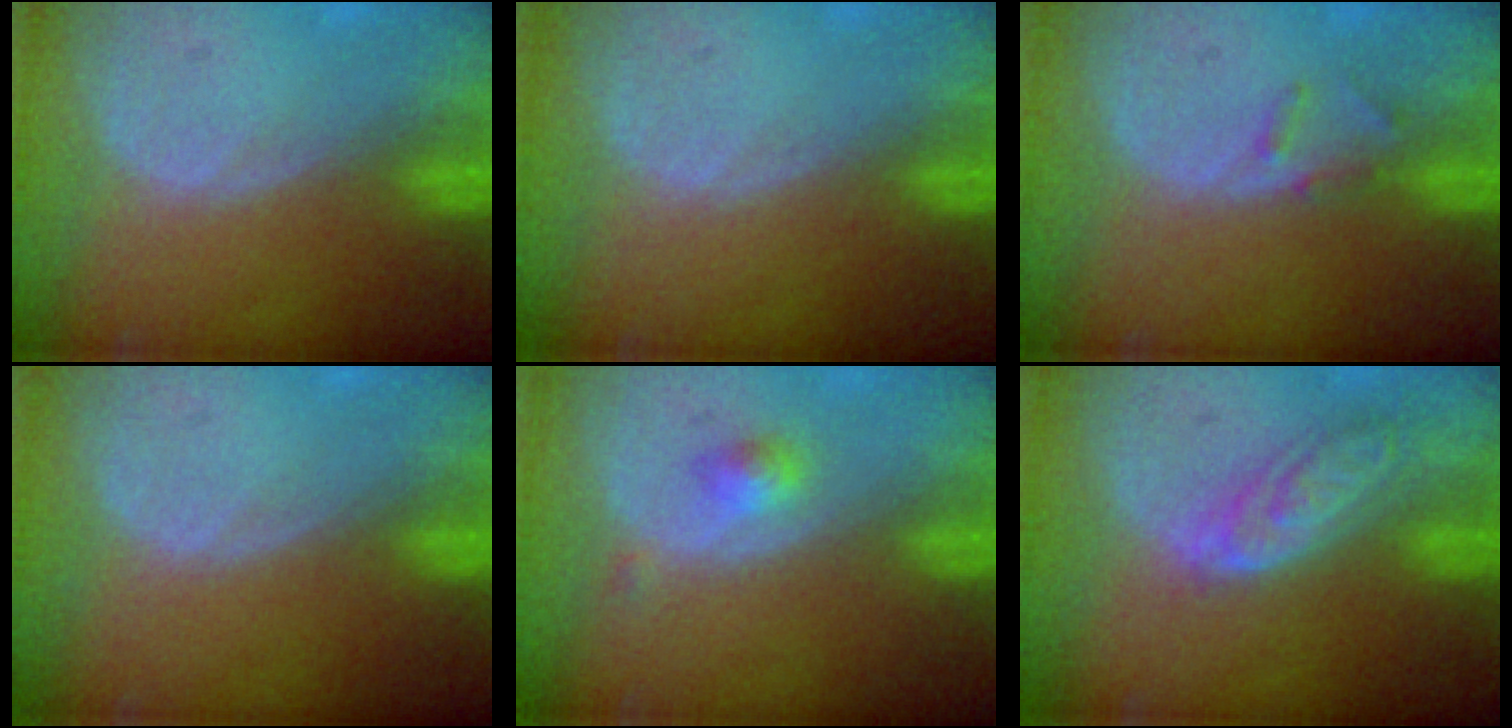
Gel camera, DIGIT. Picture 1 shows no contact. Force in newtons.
{"total": 0.0}
{"total": 1.9, "press": 1.7, "slide": 0.9}
{"total": 0.0}
{"total": 2.2, "press": 2.0, "slide": 1.0}
{"total": 6.3, "press": 5.6, "slide": 2.8}